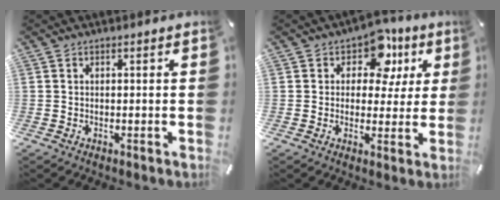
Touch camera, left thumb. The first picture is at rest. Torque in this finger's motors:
{"motor_torque": [0.79, 0.87, 0.50, -0.54, 0.11]}